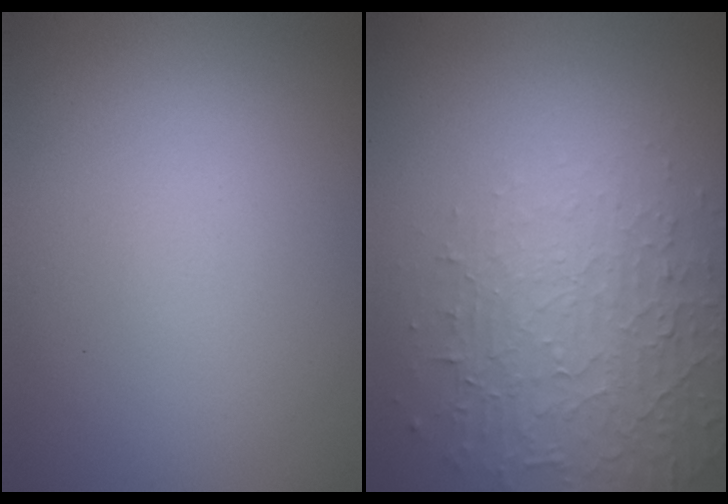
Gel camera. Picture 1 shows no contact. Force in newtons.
{"total": 4.7, "press": 3.2, "slide": 3.4}